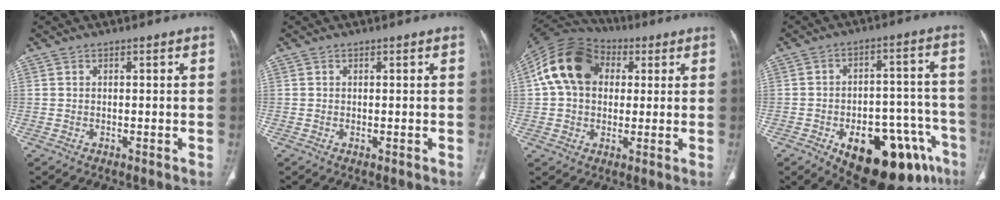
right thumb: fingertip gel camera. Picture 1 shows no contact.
{"total": 0.0}
{"total": 16.3, "force": [3.6, 12.1, 10.2], "torque": [-0.180, 0.025, 0.056]}
{"total": 22.6, "force": [-11.4, 10.9, 16.2], "torque": [-0.156, 0.064, -0.144]}